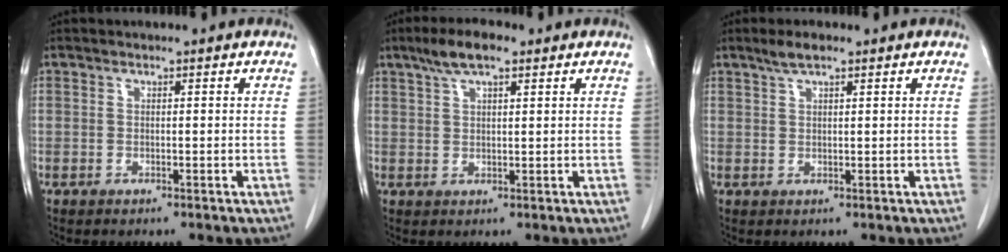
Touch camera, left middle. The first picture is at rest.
{"total": 5.5, "force": [3.5, 1.4, 3.9], "torque": [-0.081, 0.017, 0.063]}
{"total": 2.6, "force": [1.9, 0.5, 1.8], "torque": [-0.039, 0.009, 0.036]}